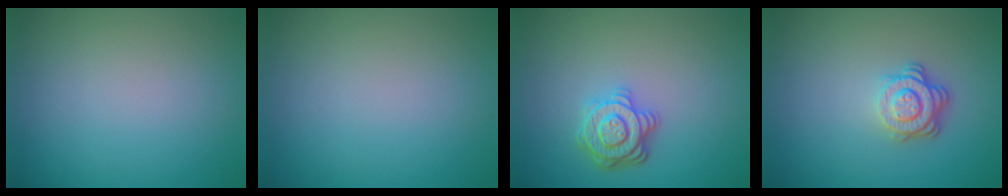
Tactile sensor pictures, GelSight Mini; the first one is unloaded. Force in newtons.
{"total": 0.0}
{"total": 3.6, "press": 3.3, "slide": 1.5}
{"total": 3.7, "press": 2.7, "slide": 2.5}